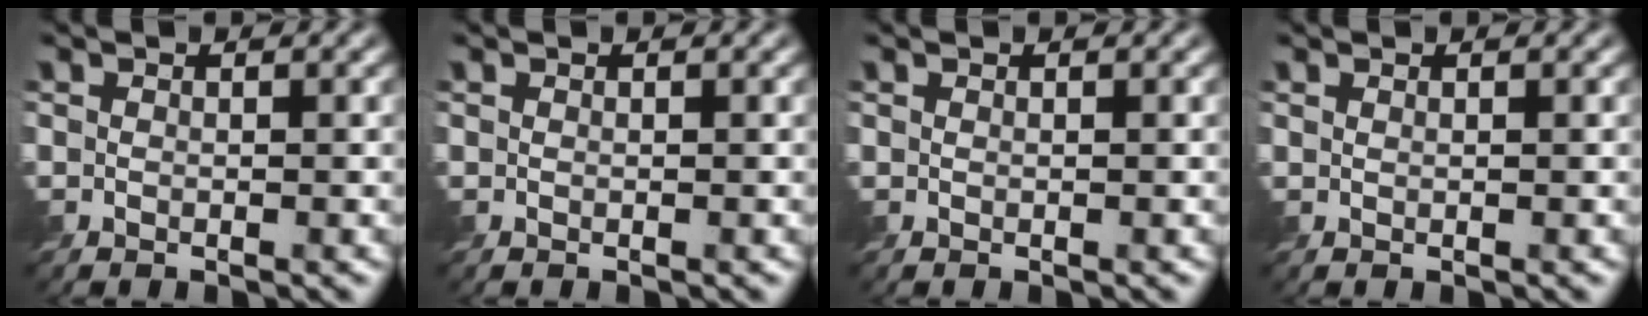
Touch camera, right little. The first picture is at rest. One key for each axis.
{"total": 0.0}
{"total": 0.0}
{"total": 0.6, "fx": 0.5, "fy": -0.1, "fz": -0.1, "tx": 0.003, "ty": 0.003, "tz": 0.012}